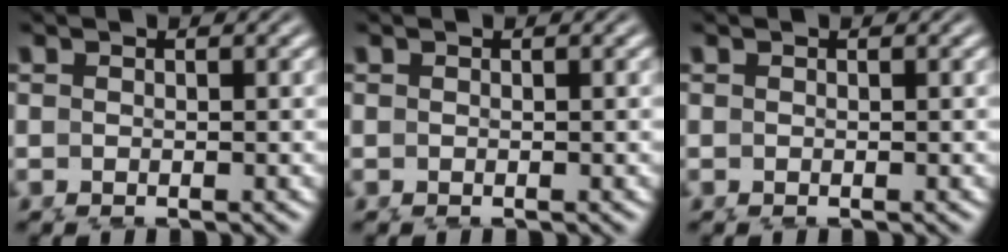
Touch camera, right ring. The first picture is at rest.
{"total": 0.0}
{"total": 0.0}